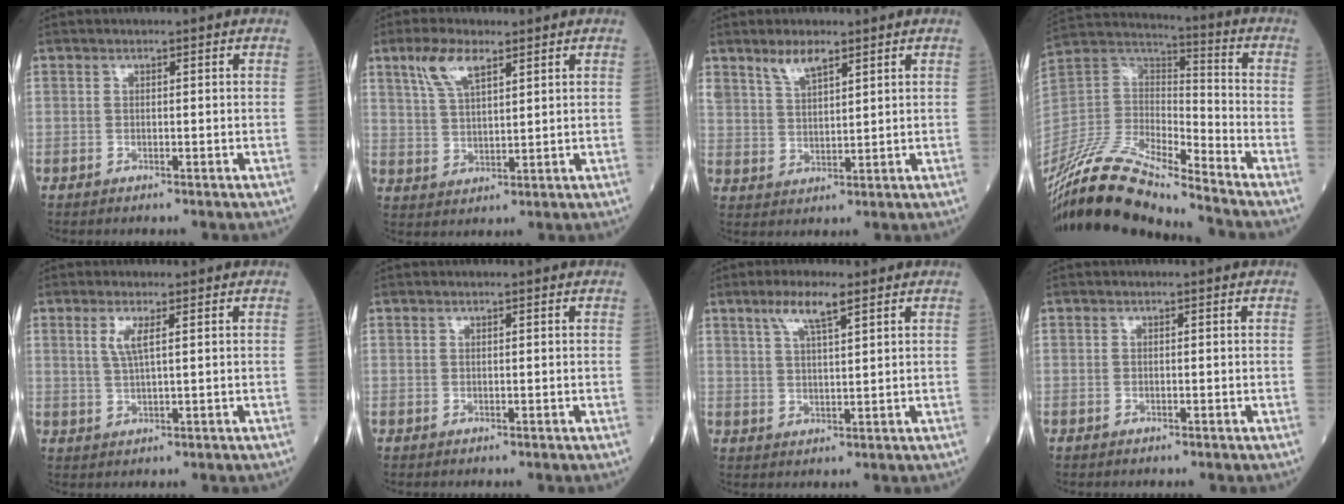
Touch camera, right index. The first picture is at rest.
{"total": 6.4, "force": [3.9, 2.0, 4.6], "torque": [-0.103, 0.009, 0.079]}
{"total": 5.1, "force": [3.8, 1.7, 2.9], "torque": [-0.063, 0.004, 0.078]}
{"total": 19.2, "force": [-17.4, 1.7, 7.9], "torque": [-0.167, 0.015, -0.329]}
{"total": 3.1, "force": [1.2, 0.3, 2.8], "torque": [-0.066, -0.002, 0.025]}
{"total": 0.0}
{"total": 5.3, "force": [3.3, 0.6, 4.1], "torque": [-0.083, 0.005, 0.062]}
{"total": 0.0}